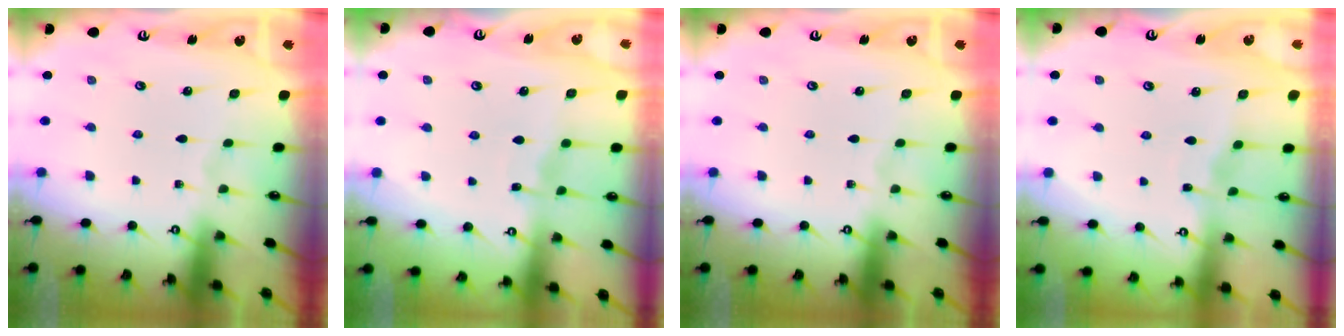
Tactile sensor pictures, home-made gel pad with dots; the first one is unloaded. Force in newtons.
{"total": 4.7, "press": 4.7, "slide": 0.7}
{"total": 0.0}
{"total": 3.0, "press": 3.0, "slide": 0.3}